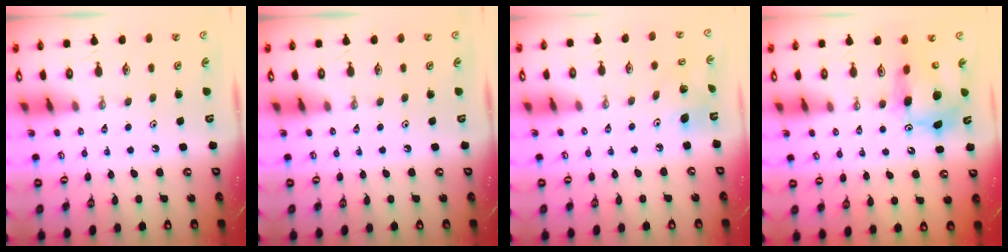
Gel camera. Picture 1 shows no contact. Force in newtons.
{"total": 0.0}
{"total": 7.2, "press": 7.0, "slide": 1.9}
{"total": 11.6, "press": 11.5, "slide": 1.1}